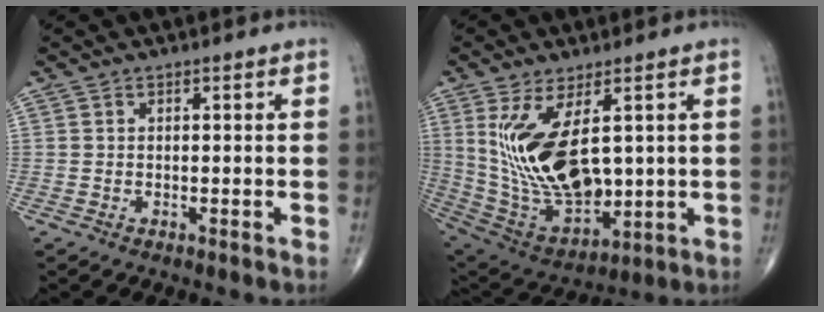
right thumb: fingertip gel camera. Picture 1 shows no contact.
{"total": 17.8, "force": [3.6, 8.8, 15.1], "torque": [-0.275, -0.027, 0.095]}